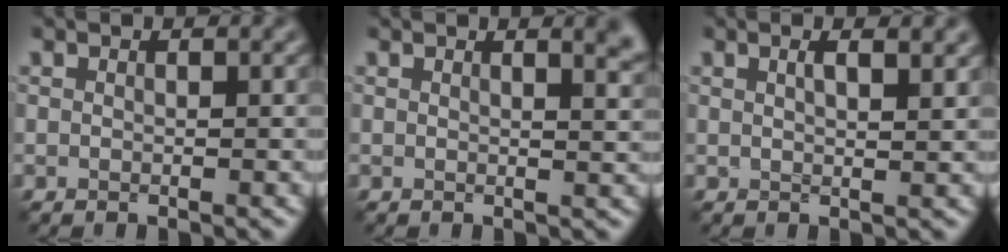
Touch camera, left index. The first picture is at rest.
{"total": 2.9, "force": [1.8, 1.1, 2.0], "torque": [-0.003, 0.006, 0.018]}
{"total": 3.0, "force": [1.7, 1.0, 2.3], "torque": [-0.023, 0.007, 0.015]}